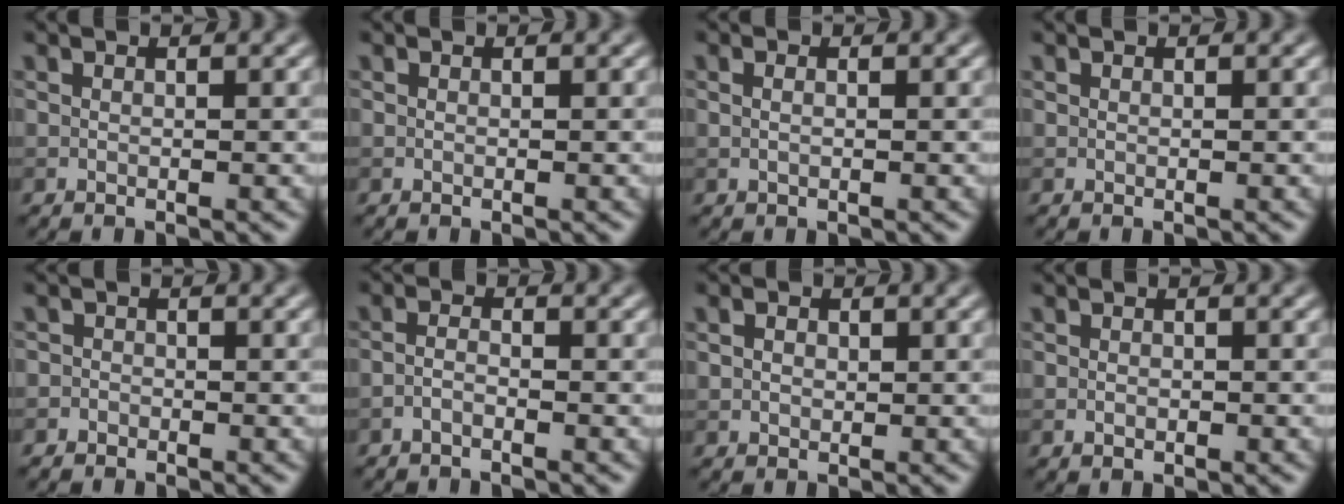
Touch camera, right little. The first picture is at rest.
{"total": 0.0}
{"total": 1.3, "force": [0.5, 0.7, 0.9], "torque": [-0.008, 0.002, -0.004]}
{"total": 0.0}
{"total": 1.0, "force": [-0.5, 0.8, 0.0], "torque": [0.014, -0.001, -0.014]}
{"total": 1.1, "force": [-0.8, 0.3, 0.7], "torque": [-0.018, 0.002, -0.019]}
{"total": 1.9, "force": [0.7, 1.5, 1.0], "torque": [-0.020, 0.011, 0.006]}
{"total": 0.8, "force": [-0.2, 0.6, 0.6], "torque": [-0.009, -0.001, -0.003]}